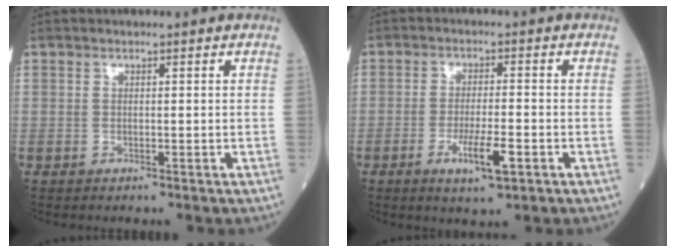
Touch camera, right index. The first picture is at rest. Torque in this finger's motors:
{"motor_torque": [0.76, -0.40, 0.45, 0.11]}